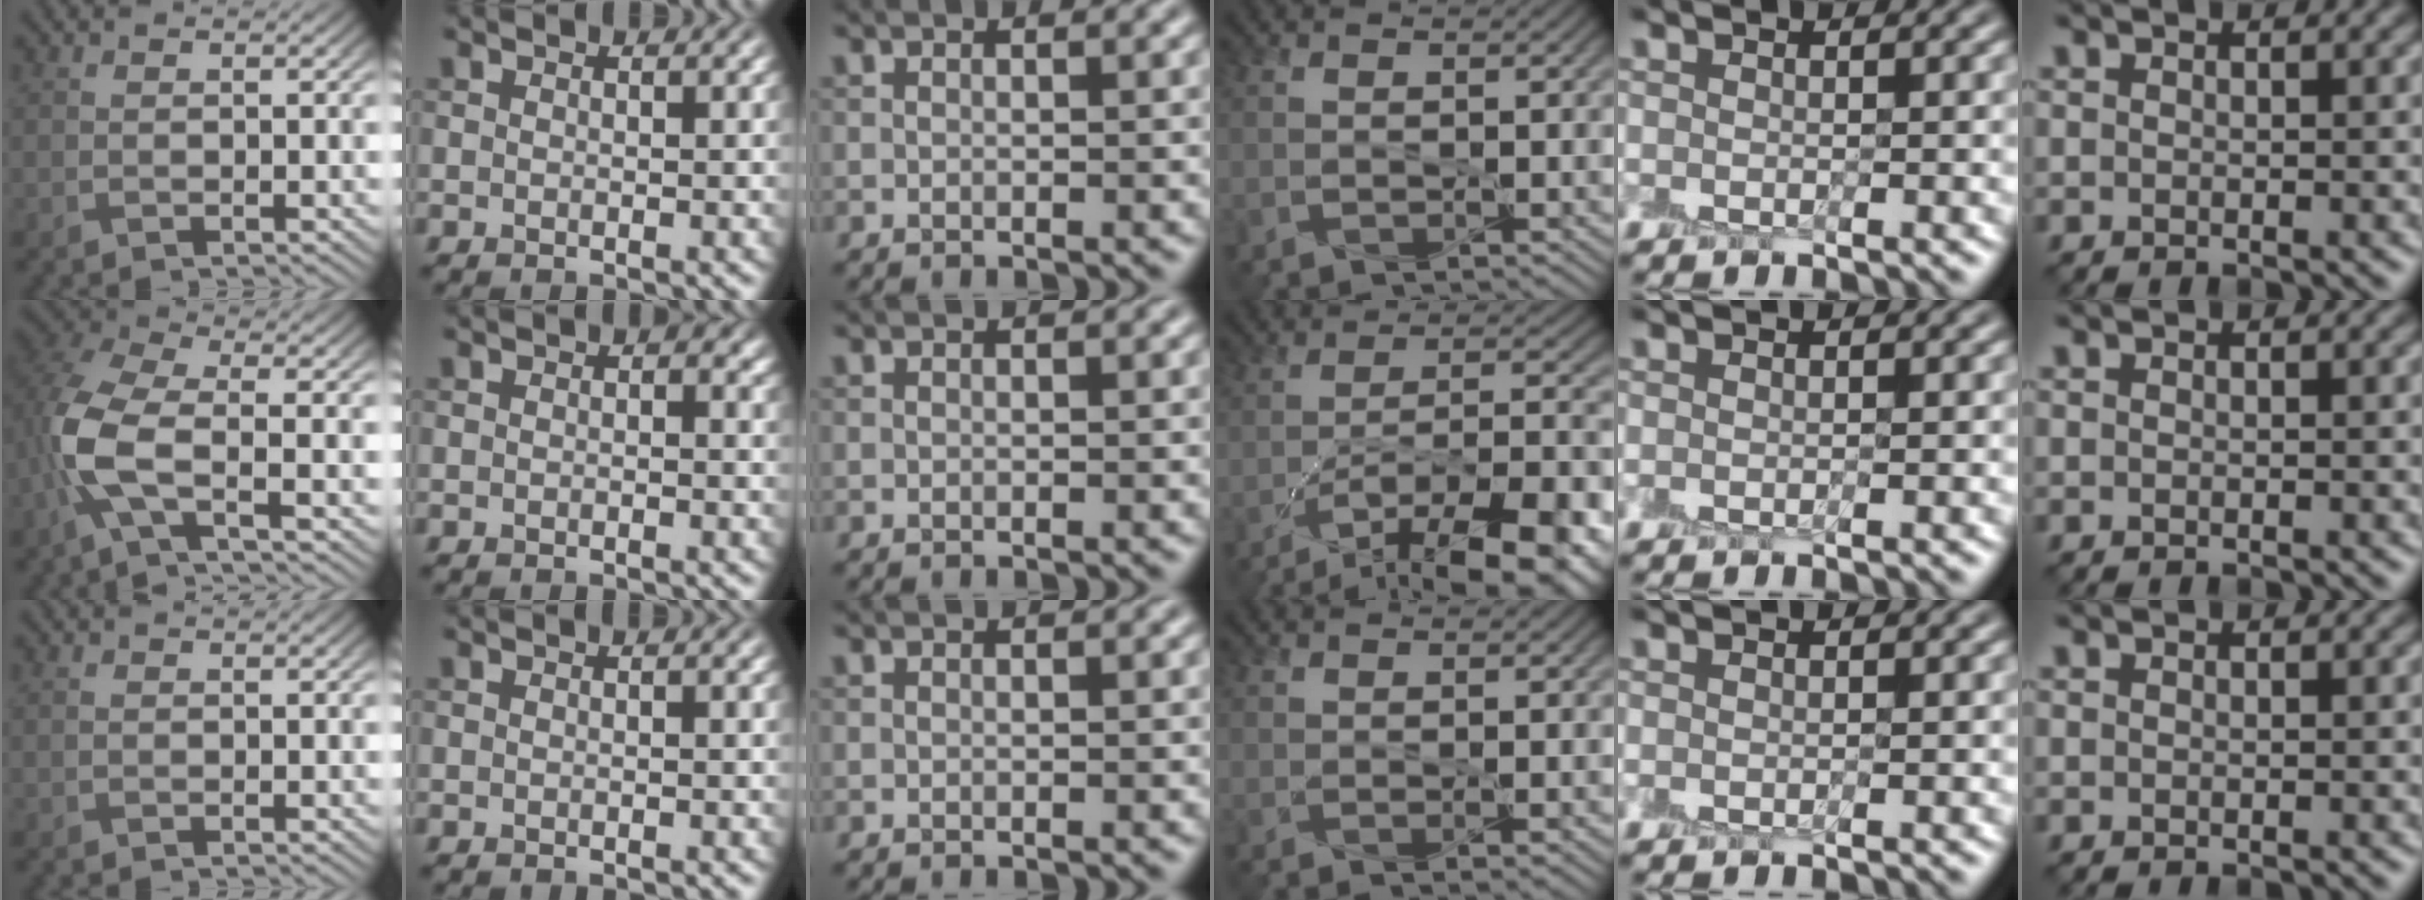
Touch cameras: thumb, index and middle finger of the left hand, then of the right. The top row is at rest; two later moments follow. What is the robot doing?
{"motion": "peel", "object": "small bumper sticker"}